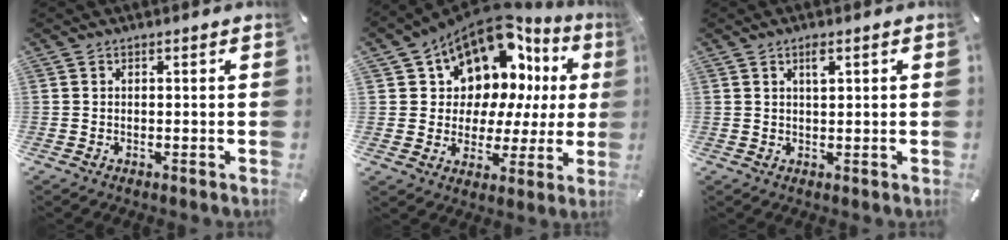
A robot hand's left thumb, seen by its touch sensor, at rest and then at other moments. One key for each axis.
{"total": 13.2, "fx": 9.3, "fy": 8.4, "fz": 4.4, "tx": -0.086, "ty": -0.085, "tz": 0.167}
{"total": 2.6, "fx": 1.5, "fy": 0.7, "fz": 2.0, "tx": -0.045, "ty": 0.006, "tz": 0.024}